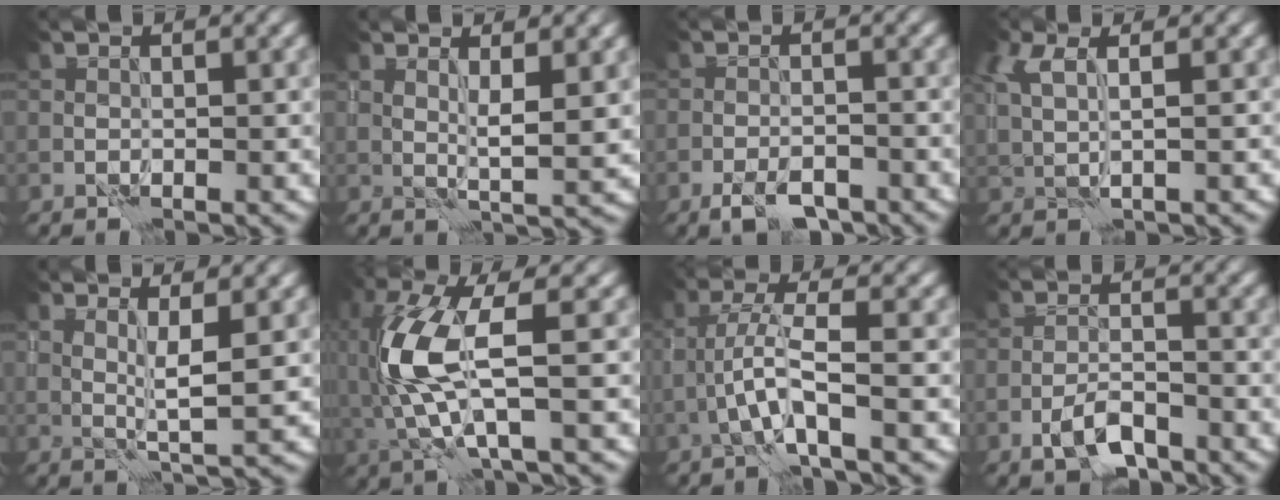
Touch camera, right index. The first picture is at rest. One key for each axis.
{"total": 2.5, "fx": 1.5, "fy": 0.1, "fz": 2.0, "tx": -0.035, "ty": -0.010, "tz": 0.030}
{"total": 3.0, "fx": -2.2, "fy": 1.0, "fz": 1.8, "tx": -0.029, "ty": -0.003, "tz": -0.040}
{"total": 3.2, "fx": 1.6, "fy": 1.0, "fz": 2.6, "tx": -0.057, "ty": 0.002, "tz": 0.031}
{"total": 2.3, "fx": 1.2, "fy": -0.1, "fz": 2.0, "tx": -0.038, "ty": -0.010, "tz": 0.025}
{"total": 7.5, "fx": -0.1, "fy": 2.3, "fz": 7.1, "tx": -0.186, "ty": -0.001, "tz": 0.003}
{"total": 3.7, "fx": -1.2, "fy": 0.2, "fz": 3.5, "tx": -0.069, "ty": 0.009, "tz": -0.029}
{"total": 3.2, "fx": -2.1, "fy": 1.1, "fz": 2.2, "tx": -0.039, "ty": 0.001, "tz": -0.043}